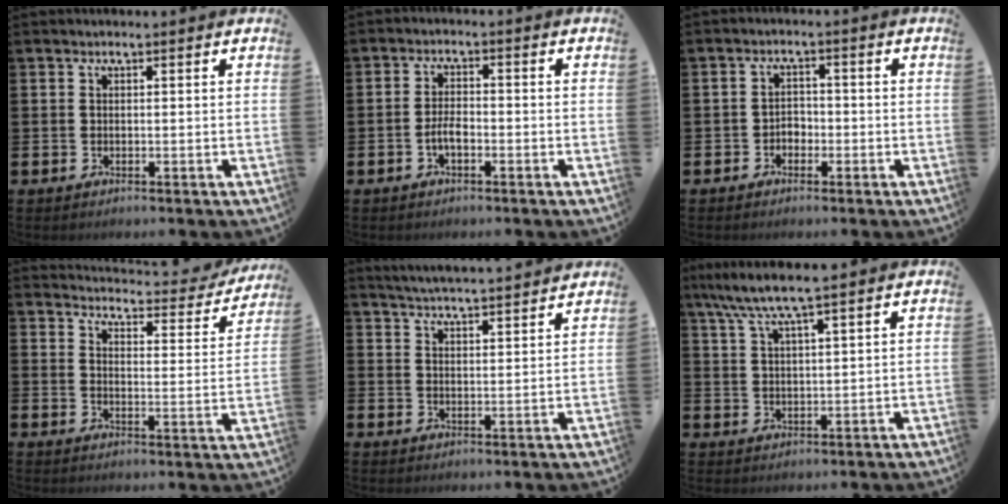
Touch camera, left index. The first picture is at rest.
{"total": 2.7, "force": [-1.0, 1.2, 2.2], "torque": [-0.040, 0.004, -0.020]}
{"total": 2.0, "force": [-1.3, 1.4, 0.5], "torque": [-0.012, 0.006, -0.030]}
{"total": 3.6, "force": [3.4, 0.6, 0.7], "torque": [-0.030, -0.034, 0.051]}
{"total": 4.8, "force": [4.7, -0.4, 0.4], "torque": [-0.019, -0.035, 0.083]}
{"total": 6.0, "force": [5.0, 0.1, 3.3], "torque": [-0.083, -0.013, 0.088]}